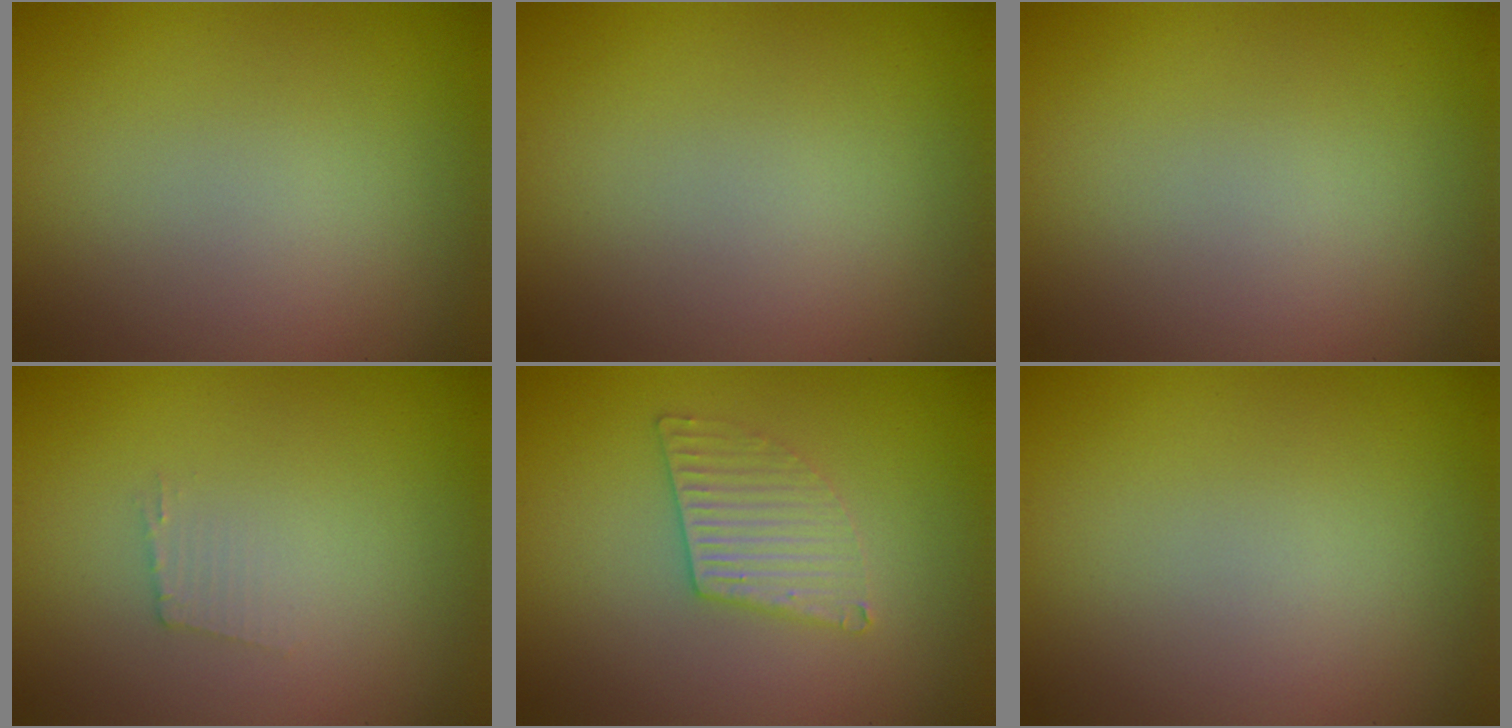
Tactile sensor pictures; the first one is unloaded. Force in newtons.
{"total": 0.0}
{"total": 0.0}
{"total": 1.1, "press": 1.0, "slide": 0.2}
{"total": 2.8, "press": 2.8, "slide": 0.3}
{"total": 0.0}